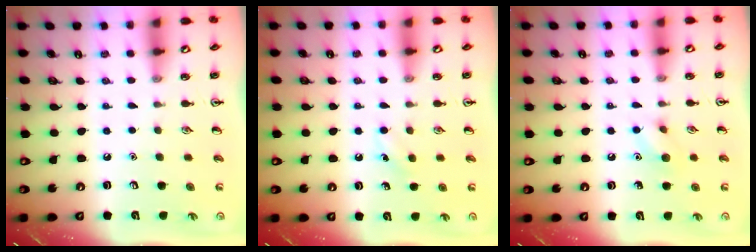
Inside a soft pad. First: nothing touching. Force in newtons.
{"total": 4.8, "press": 4.5, "slide": 1.5}
{"total": 6.6, "press": 6.5, "slide": 1.0}